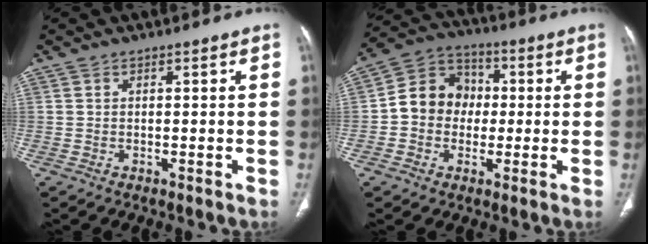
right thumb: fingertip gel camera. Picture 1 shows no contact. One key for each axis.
{"total": 10.7, "fx": -0.3, "fy": 9.4, "fz": 5.2, "tx": -0.060, "ty": 0.032, "tz": -0.019}